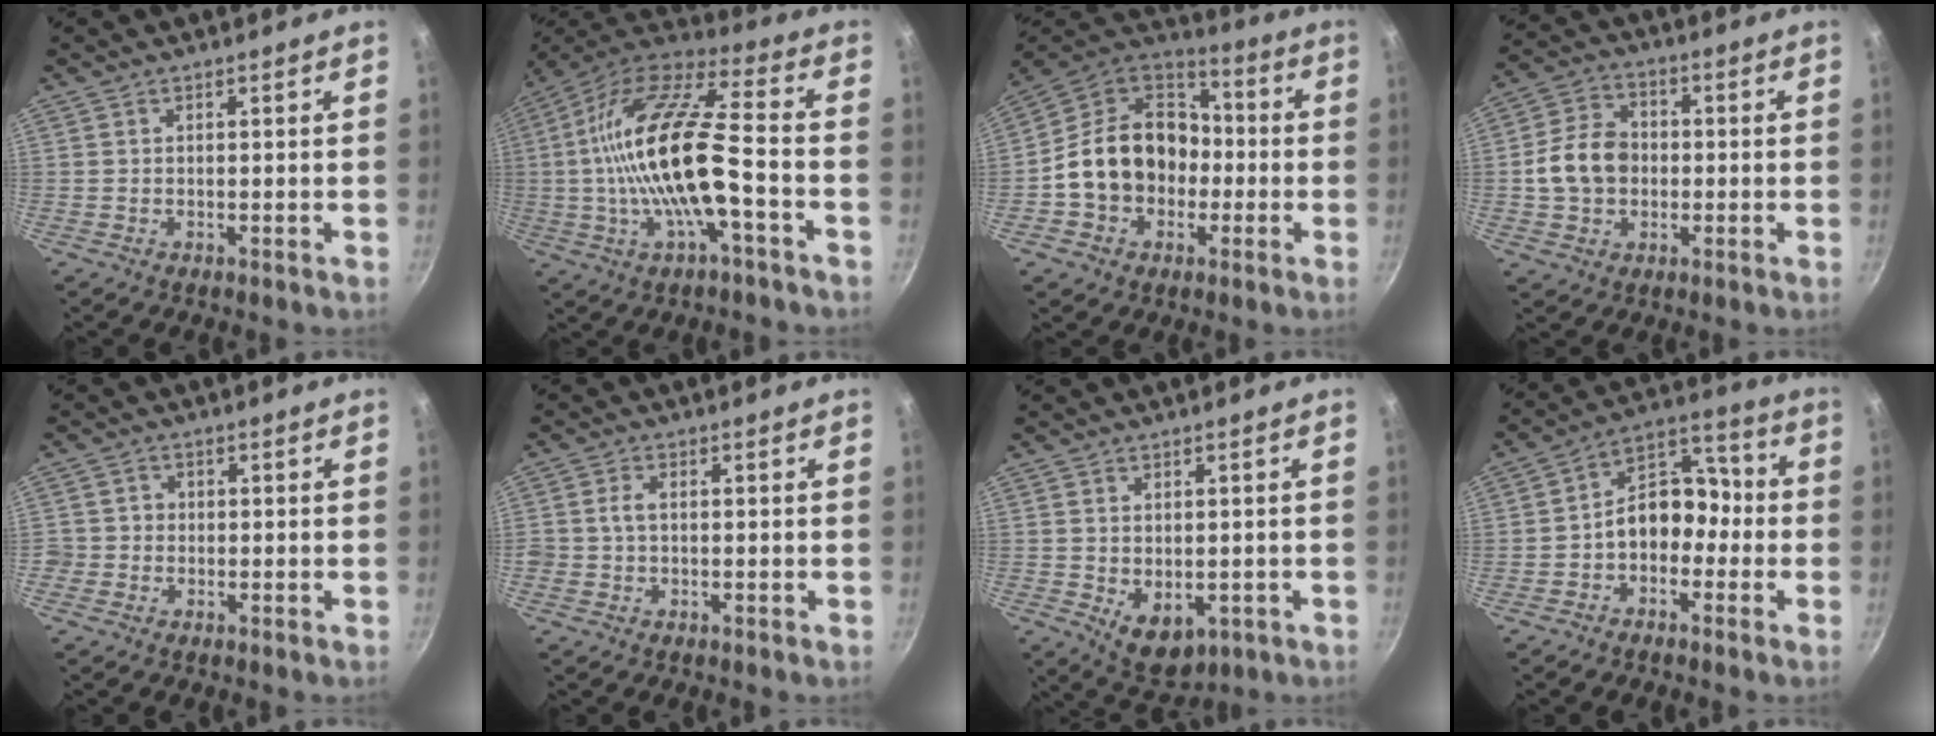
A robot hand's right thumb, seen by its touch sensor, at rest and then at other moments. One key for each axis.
{"total": 21.5, "fx": -3.3, "fy": 7.2, "fz": 20.0, "tx": -0.379, "ty": 0.035, "tz": -0.071}
{"total": 18.7, "fx": -2.3, "fy": 15.1, "fz": 10.9, "tx": -0.165, "ty": 0.057, "tz": -0.045}
{"total": 10.2, "fx": -0.6, "fy": 8.2, "fz": 6.1, "tx": -0.087, "ty": 0.023, "tz": -0.019}
{"total": 2.5, "fx": -0.7, "fy": 2.3, "fz": 0.5, "tx": 0.007, "ty": 0.007, "tz": -0.016}
{"total": 2.5, "fx": -0.1, "fy": 1.8, "fz": 1.8, "tx": -0.029, "ty": 0.010, "tz": -0.003}
{"total": 7.2, "fx": -1.2, "fy": 4.9, "fz": 5.2, "tx": -0.063, "ty": -0.010, "tz": 0.000}
{"total": 10.8, "fx": -2.3, "fy": 7.9, "fz": 6.9, "tx": -0.057, "ty": 0.061, "tz": -0.053}